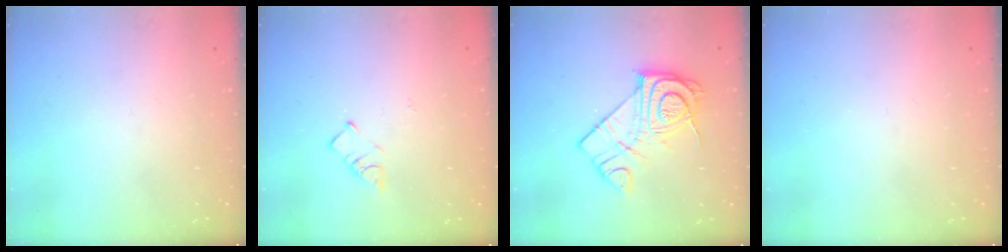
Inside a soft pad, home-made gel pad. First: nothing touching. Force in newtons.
{"total": 3.4, "press": 3.3, "slide": 0.5}
{"total": 14.3, "press": 14.3, "slide": 0.7}
{"total": 0.0}